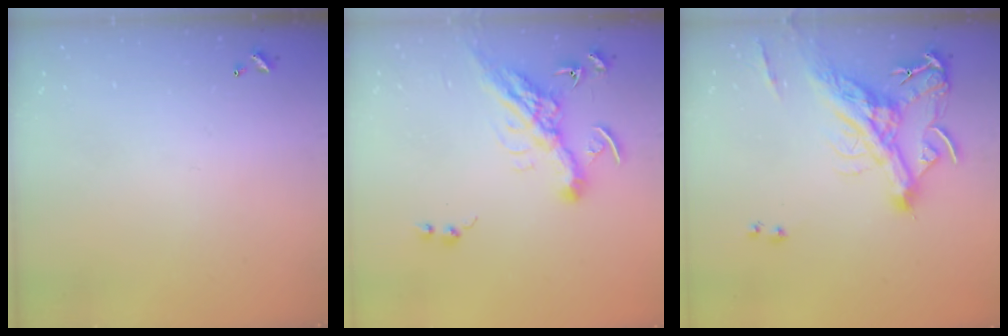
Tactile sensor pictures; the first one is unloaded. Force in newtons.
{"total": 12.8, "press": 12.6, "slide": 2.1}
{"total": 11.1, "press": 10.7, "slide": 2.6}